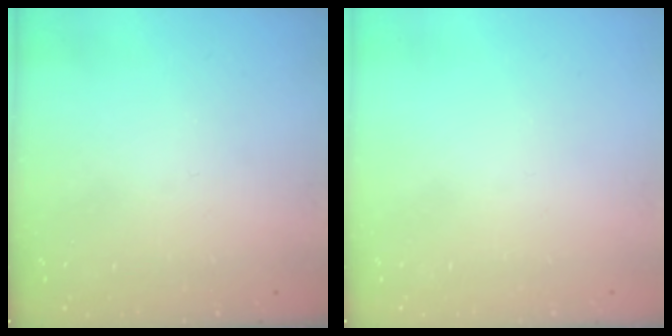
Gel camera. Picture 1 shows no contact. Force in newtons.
{"total": 1.6, "press": 1.6, "slide": 0.1}